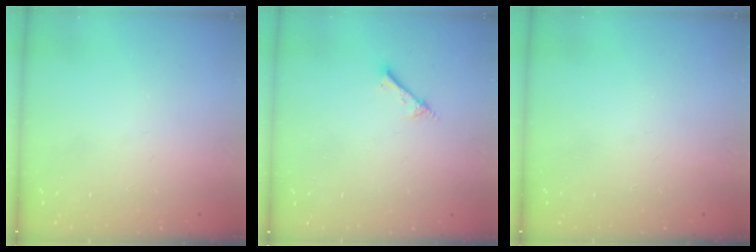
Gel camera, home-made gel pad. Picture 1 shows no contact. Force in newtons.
{"total": 2.0, "press": 2.0, "slide": 0.2}
{"total": 0.0}